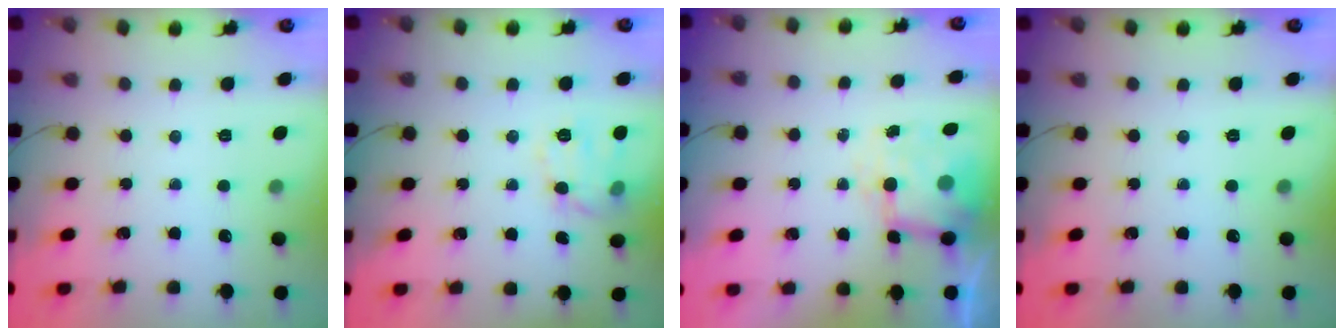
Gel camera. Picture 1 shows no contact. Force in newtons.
{"total": 8.9, "press": 8.9, "slide": 0.7}
{"total": 6.1, "press": 6.1, "slide": 0.3}
{"total": 0.0}